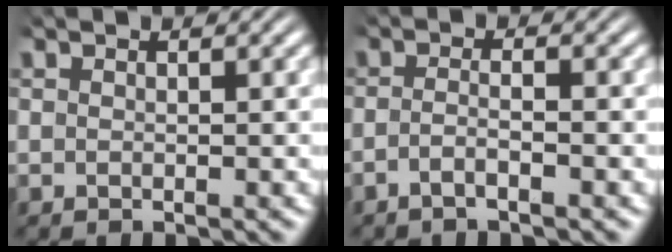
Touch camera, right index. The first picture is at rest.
{"total": 2.3, "force": [-1.8, 0.0, 1.4], "torque": [-0.035, -0.012, -0.029]}